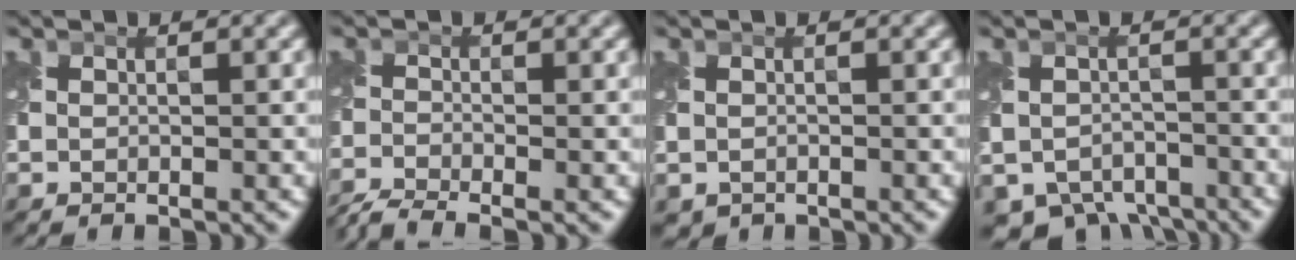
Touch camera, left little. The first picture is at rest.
{"total": 3.4, "force": [-3.1, 0.6, 1.4], "torque": [-0.031, -0.015, -0.075]}
{"total": 0.9, "force": [-0.4, 0.7, 0.3], "torque": [-0.008, -0.007, -0.005]}
{"total": 6.3, "force": [-4.9, 3.3, 2.2], "torque": [-0.028, -0.023, -0.074]}